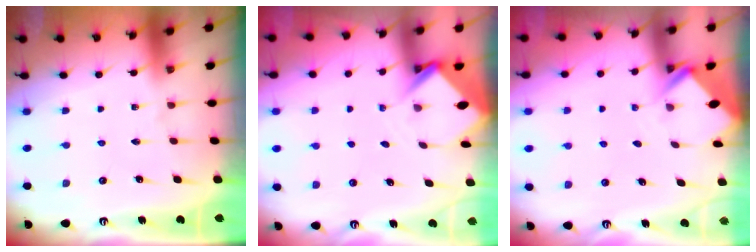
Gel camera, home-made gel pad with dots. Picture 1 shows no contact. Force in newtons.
{"total": 3.2, "press": 3.2, "slide": 0.3}
{"total": 2.7, "press": 2.7, "slide": 0.2}